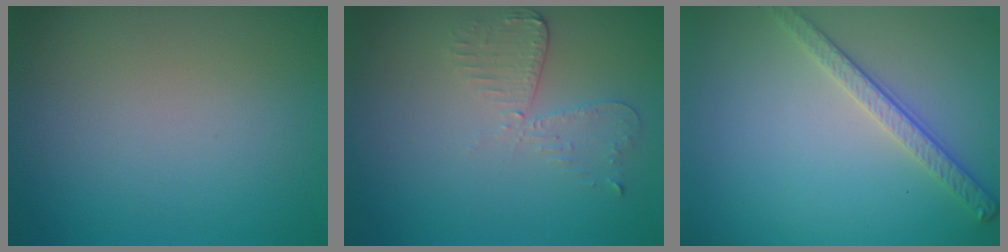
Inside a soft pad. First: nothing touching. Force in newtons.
{"total": 2.6, "press": 2.3, "slide": 1.3}
{"total": 2.8, "press": 2.5, "slide": 1.2}